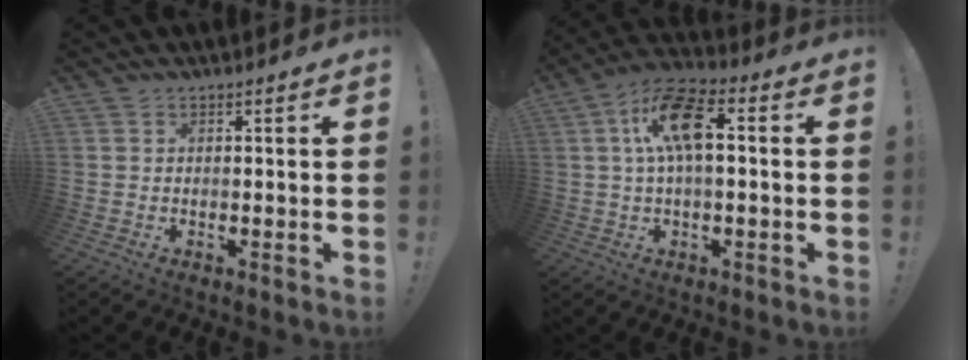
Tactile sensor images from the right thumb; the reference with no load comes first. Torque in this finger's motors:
{"motor_torque": [0.79, 1.80, 0.11, 0.11, 0.13]}